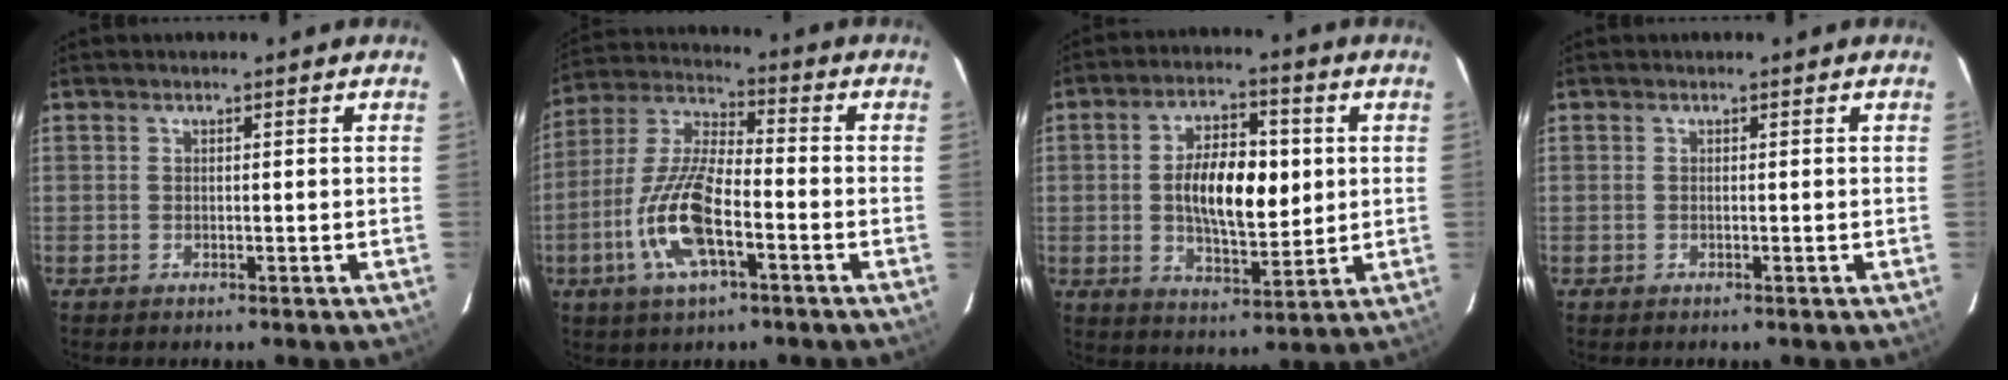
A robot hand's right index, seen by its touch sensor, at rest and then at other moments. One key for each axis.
{"total": 14.3, "fx": -5.4, "fy": 5.0, "fz": 12.2, "tx": -0.262, "ty": -0.006, "tz": -0.107}
{"total": 12.7, "fx": 1.0, "fy": 6.0, "fz": 11.1, "tx": -0.194, "ty": 0.012, "tz": 0.022}
{"total": 0.0}